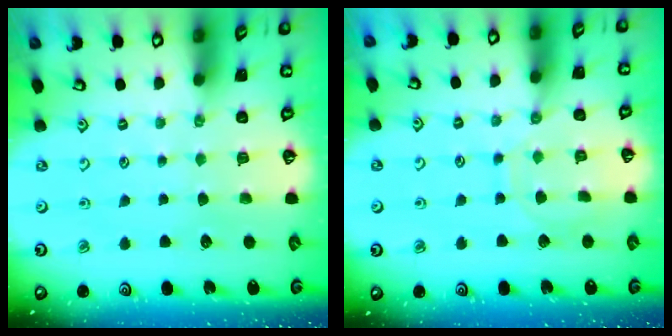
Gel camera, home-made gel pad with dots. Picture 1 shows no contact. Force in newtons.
{"total": 8.6, "press": 8.5, "slide": 0.9}